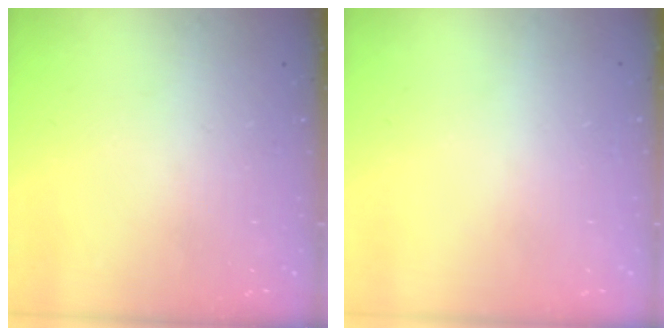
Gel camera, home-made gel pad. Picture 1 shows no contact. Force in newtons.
{"total": 0.6, "press": 0.5, "slide": 0.2}